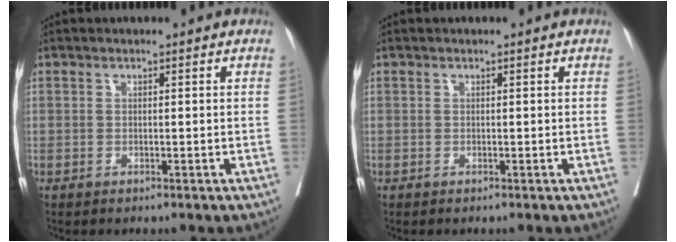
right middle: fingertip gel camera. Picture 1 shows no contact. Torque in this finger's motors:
{"motor_torque": [0.04, -0.02, 0.03, 0.00]}